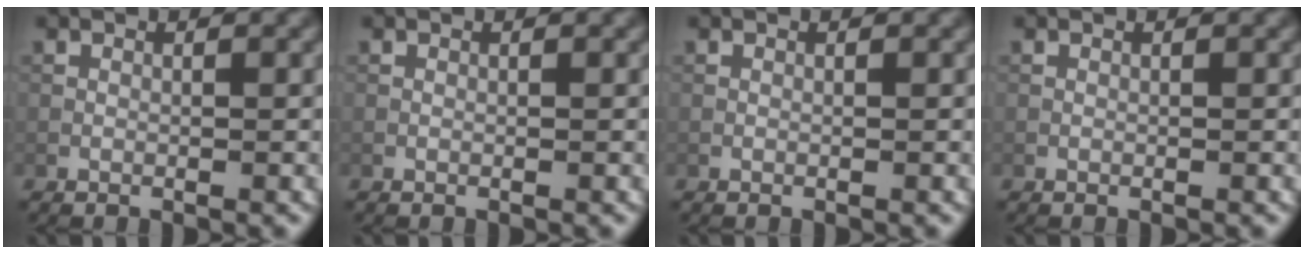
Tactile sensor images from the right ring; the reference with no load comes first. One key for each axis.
{"total": 0.0}
{"total": 0.0}
{"total": 0.0}